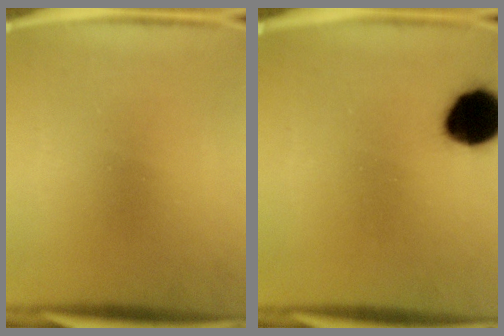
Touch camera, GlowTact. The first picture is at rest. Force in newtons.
{"total": 11.9}